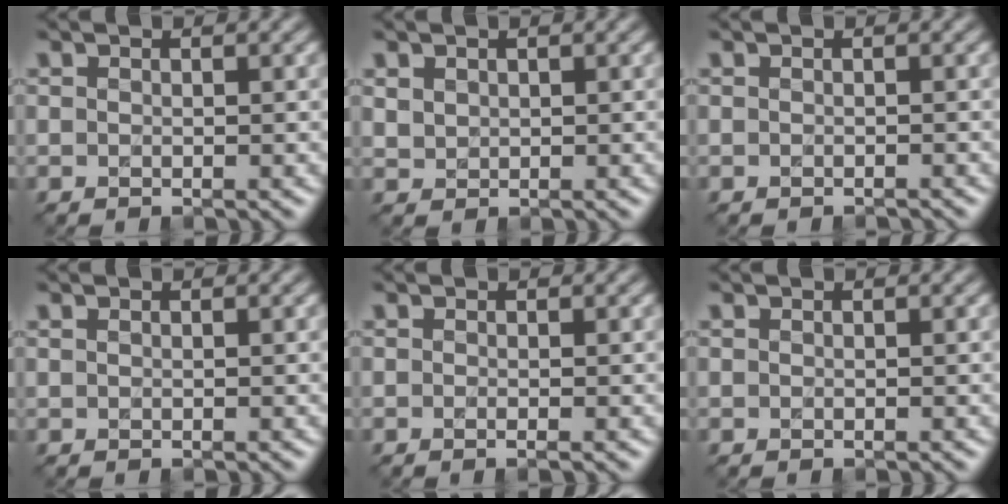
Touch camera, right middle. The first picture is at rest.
{"total": 1.1, "force": [0.7, 0.9, 0.3], "torque": [-0.007, -0.002, 0.018]}
{"total": 0.7, "force": [-0.7, 0.0, 0.2], "torque": [0.001, -0.001, -0.011]}
{"total": 0.0}
{"total": 0.8, "force": [-0.2, 0.2, 0.7], "torque": [-0.010, -0.007, -0.006]}
{"total": 0.0}